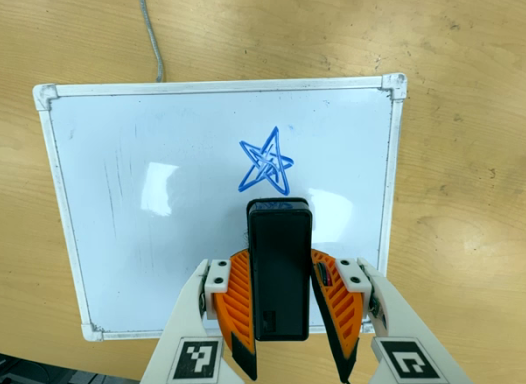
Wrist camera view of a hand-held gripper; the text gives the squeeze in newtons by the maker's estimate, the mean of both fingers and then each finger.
{"total": 4.4, "left": 3.5, "right": 5.3}